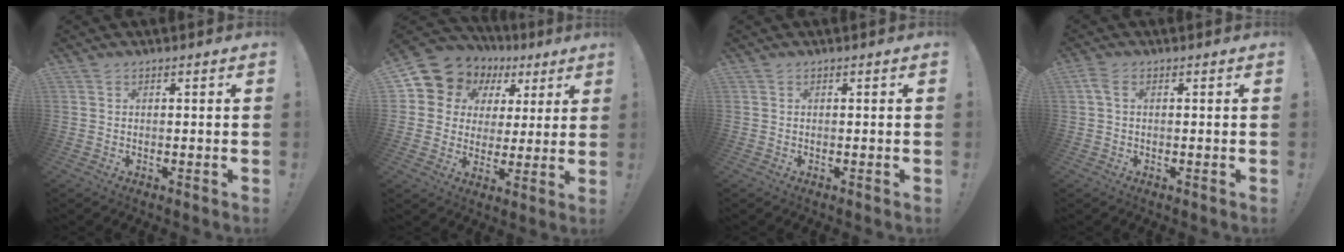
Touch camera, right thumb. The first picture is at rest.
{"total": 9.8, "force": [5.6, 7.6, 2.6], "torque": [-0.051, -0.044, 0.111]}
{"total": 0.0}
{"total": 2.5, "force": [0.7, 1.4, 2.0], "torque": [-0.045, 0.008, 0.014]}